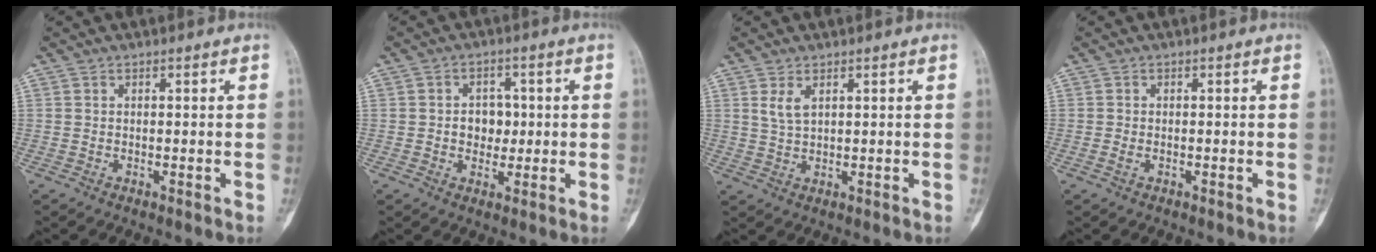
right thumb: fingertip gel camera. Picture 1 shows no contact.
{"total": 4.9, "force": [0.1, 4.0, 2.9], "torque": [-0.008, 0.008, 0.001]}
{"total": 2.8, "force": [1.5, 1.2, 2.1], "torque": [-0.039, -0.004, 0.037]}
{"total": 0.9, "force": [-0.3, 0.5, 0.7], "torque": [-0.019, 0.000, -0.007]}